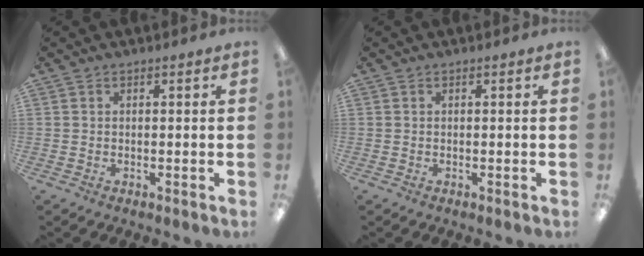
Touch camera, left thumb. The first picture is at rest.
{"total": 0.0}